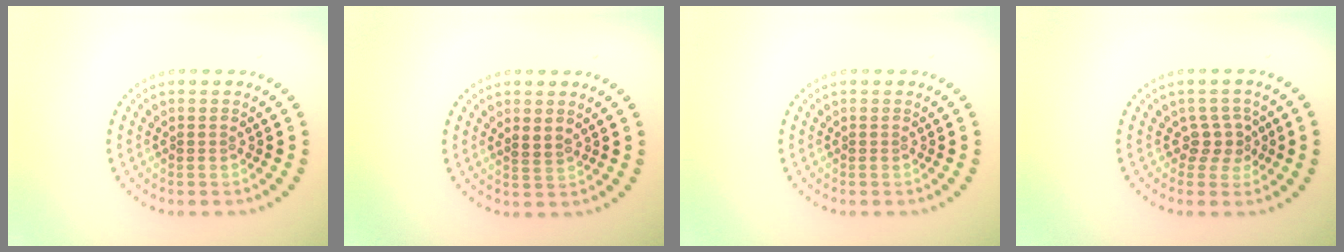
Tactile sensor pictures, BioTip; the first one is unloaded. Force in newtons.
{"total": 1.0, "press": 0.9, "slide": 0.5}
{"total": 0.0}
{"total": 2.0, "press": 1.5, "slide": 1.3}